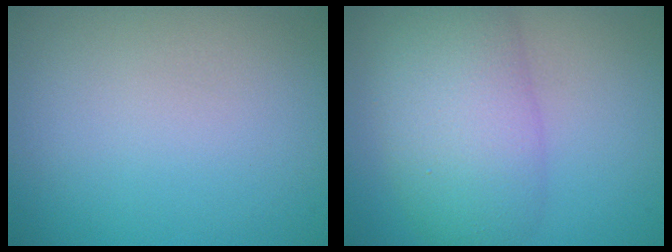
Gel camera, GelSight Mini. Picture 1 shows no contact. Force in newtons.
{"total": 7.9, "press": 7.9, "slide": 0.3}